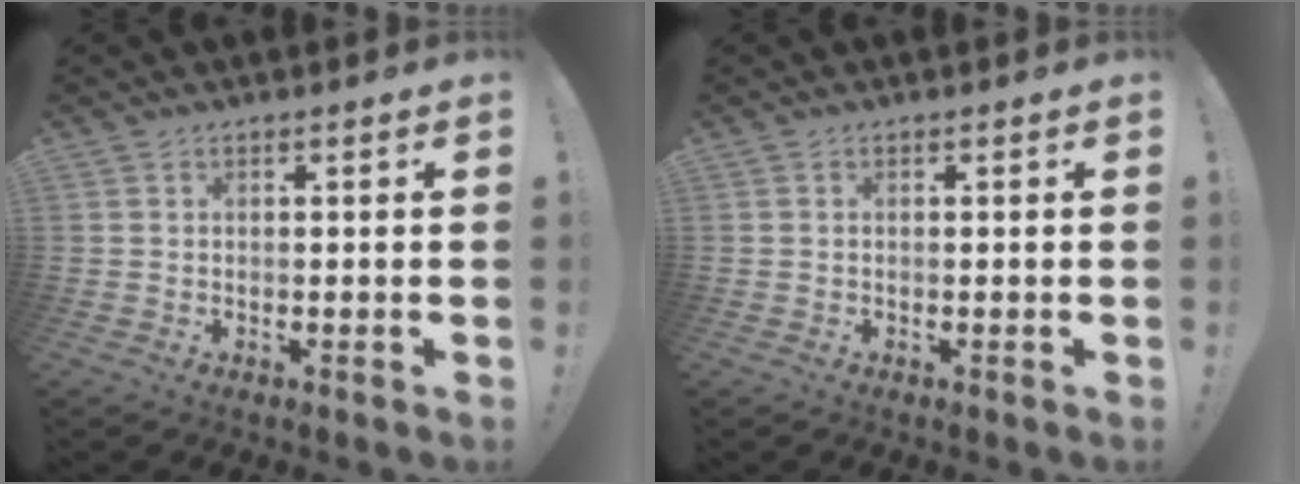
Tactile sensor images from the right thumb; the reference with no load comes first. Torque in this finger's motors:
{"motor_torque": [-0.12, -0.04, -0.04, 0.07, 0.00]}